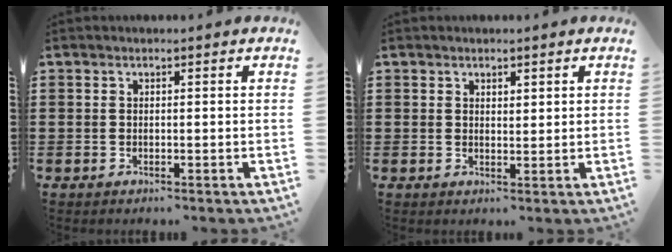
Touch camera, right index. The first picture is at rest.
{"total": 1.3, "force": [1.1, 0.6, 0.2], "torque": [-0.005, 0.002, 0.021]}